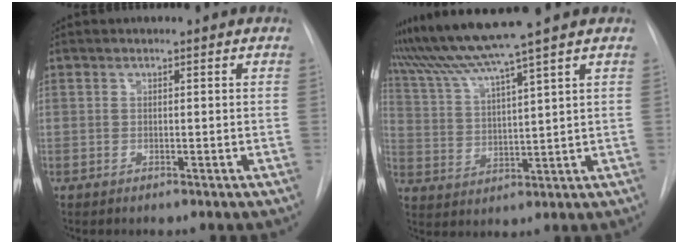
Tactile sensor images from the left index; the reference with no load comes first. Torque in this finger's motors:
{"motor_torque": [0.53, -0.51, 0.96, 0.21]}